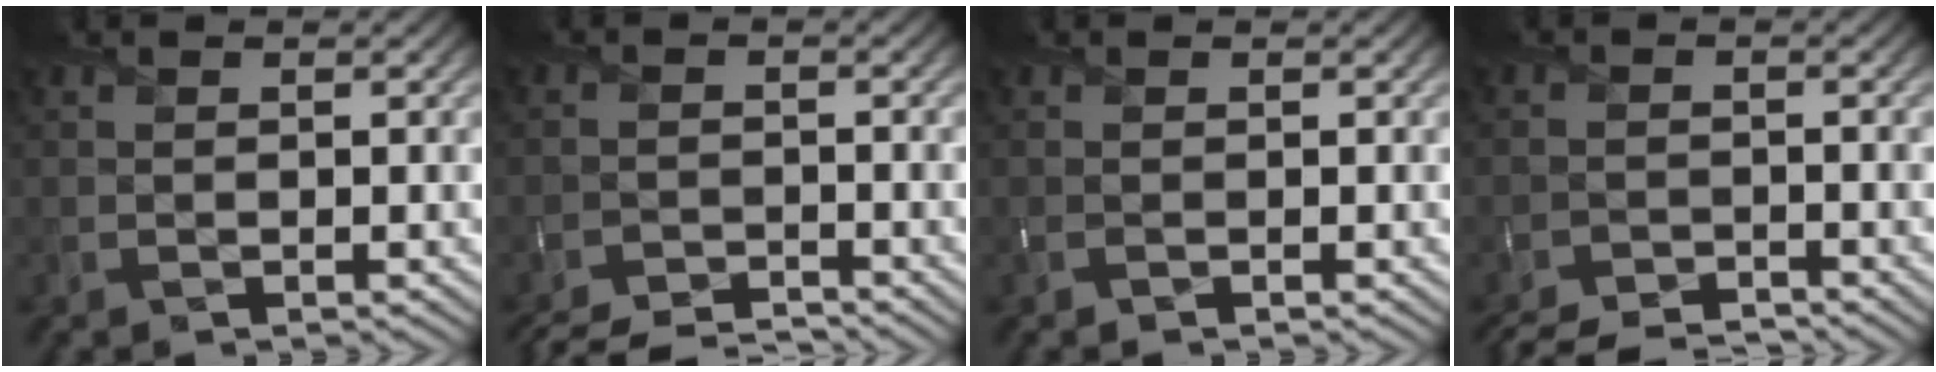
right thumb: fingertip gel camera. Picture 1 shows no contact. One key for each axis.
{"total": 6.2, "fx": -5.9, "fy": 0.8, "fz": 1.8, "tx": -0.039, "ty": -0.011, "tz": -0.102}
{"total": 0.0}
{"total": 5.6, "fx": -5.3, "fy": 0.8, "fz": 1.7, "tx": -0.040, "ty": -0.015, "tz": -0.095}